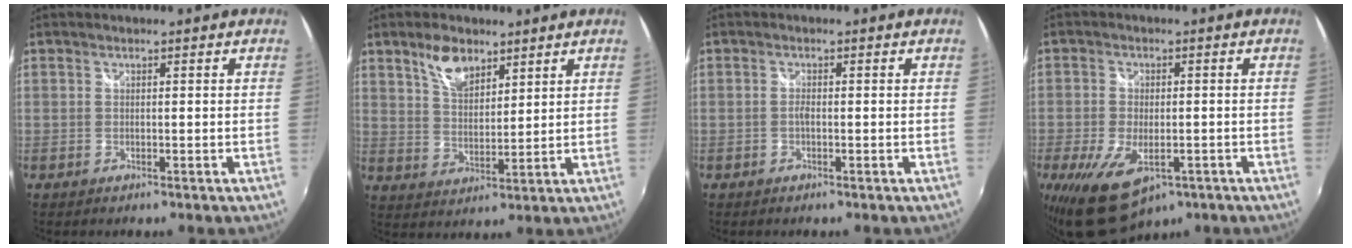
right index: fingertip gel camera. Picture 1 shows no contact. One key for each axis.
{"total": 7.2, "fx": 4.8, "fy": 3.5, "fz": 4.1, "tx": -0.070, "ty": 0.007, "tz": 0.089}
{"total": 1.0, "fx": -0.3, "fy": 0.3, "fz": 0.9, "tx": -0.018, "ty": 0.001, "tz": -0.007}
{"total": 11.7, "fx": -5.8, "fy": 5.9, "fz": 8.3, "tx": -0.180, "ty": -0.040, "tz": -0.093}